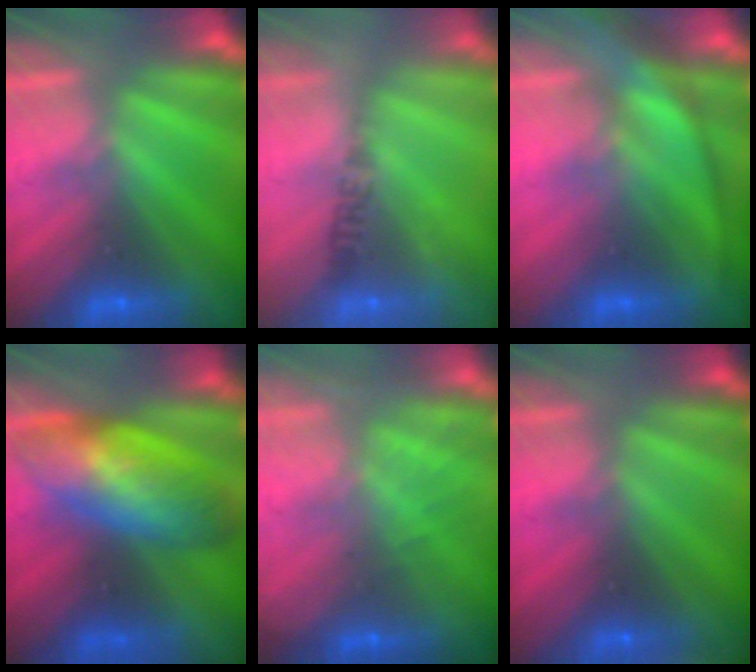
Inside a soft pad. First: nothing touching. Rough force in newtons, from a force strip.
{"total": 2.4}
{"total": 3.1}
{"total": 8.2}
{"total": 7.6}
{"total": 2.3}